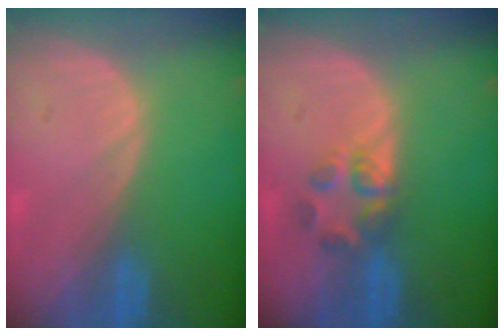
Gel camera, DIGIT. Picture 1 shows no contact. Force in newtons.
{"total": 3.7, "press": 3.5, "slide": 0.9}